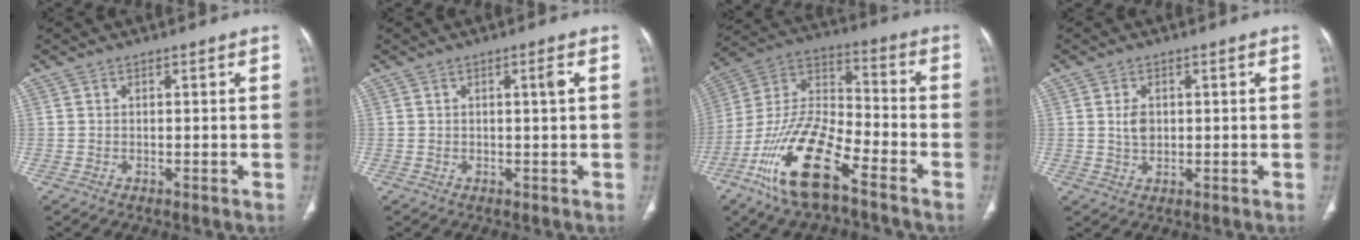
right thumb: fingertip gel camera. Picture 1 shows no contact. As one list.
[{"total": 1.8, "force": [0.2, 0.2, 1.8], "torque": [-0.033, 0.001, 0.004]}, {"total": 18.4, "force": [-10.6, 6.4, 13.6], "torque": [-0.265, 0.057, -0.204]}, {"total": 3.1, "force": [0.5, 2.1, 2.2], "torque": [-0.034, -0.003, 0.012]}]